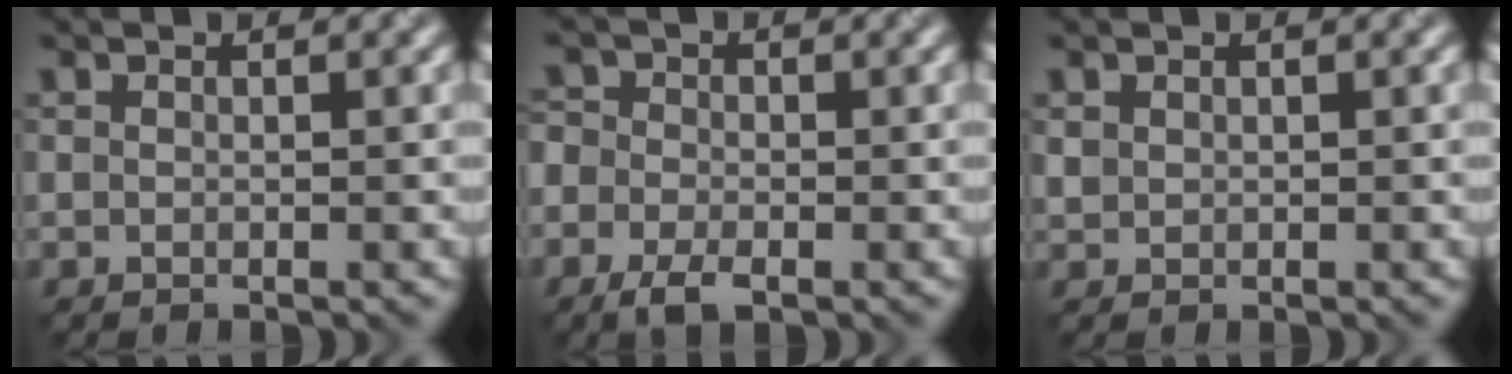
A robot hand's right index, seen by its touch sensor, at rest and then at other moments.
{"total": 3.2, "force": [-1.7, 2.0, 1.8], "torque": [-0.039, -0.002, -0.043]}
{"total": 0.7, "force": [0.4, 0.6, 0.1], "torque": [-0.002, -0.002, 0.012]}